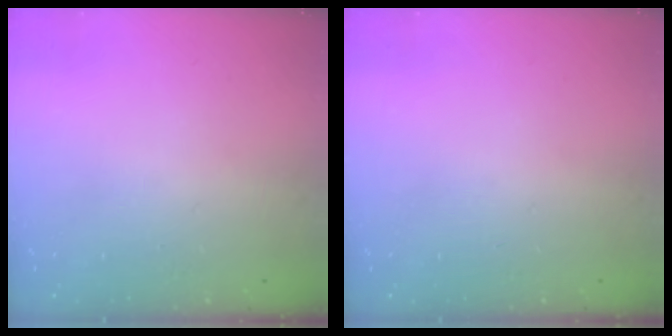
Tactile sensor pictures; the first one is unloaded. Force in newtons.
{"total": 0.0}